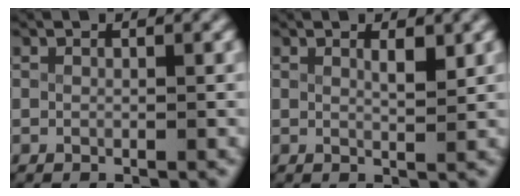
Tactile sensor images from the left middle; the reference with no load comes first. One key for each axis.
{"total": 1.5, "fx": 0.8, "fy": 0.0, "fz": 1.3, "tx": -0.020, "ty": -0.013, "tz": 0.018}